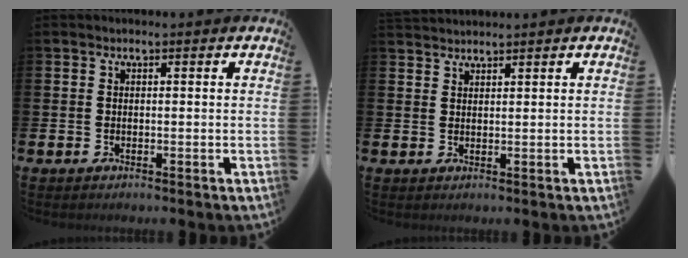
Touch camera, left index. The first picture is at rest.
{"total": 1.8, "force": [1.7, 0.2, -0.1], "torque": [-0.001, -0.005, 0.033]}